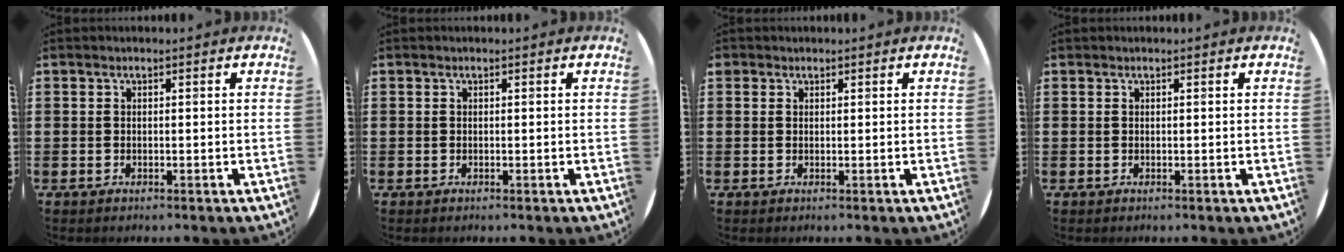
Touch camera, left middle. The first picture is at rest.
{"total": 0.0}
{"total": 0.6, "force": [0.5, 0.4, -0.1], "torque": [0.001, 0.003, 0.010]}
{"total": 0.0}